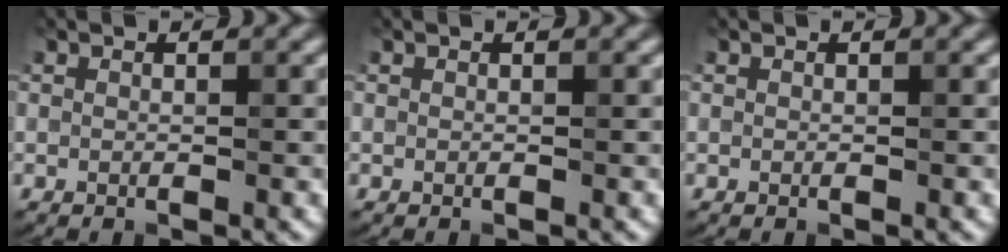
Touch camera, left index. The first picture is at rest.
{"total": 0.0}
{"total": 0.0}